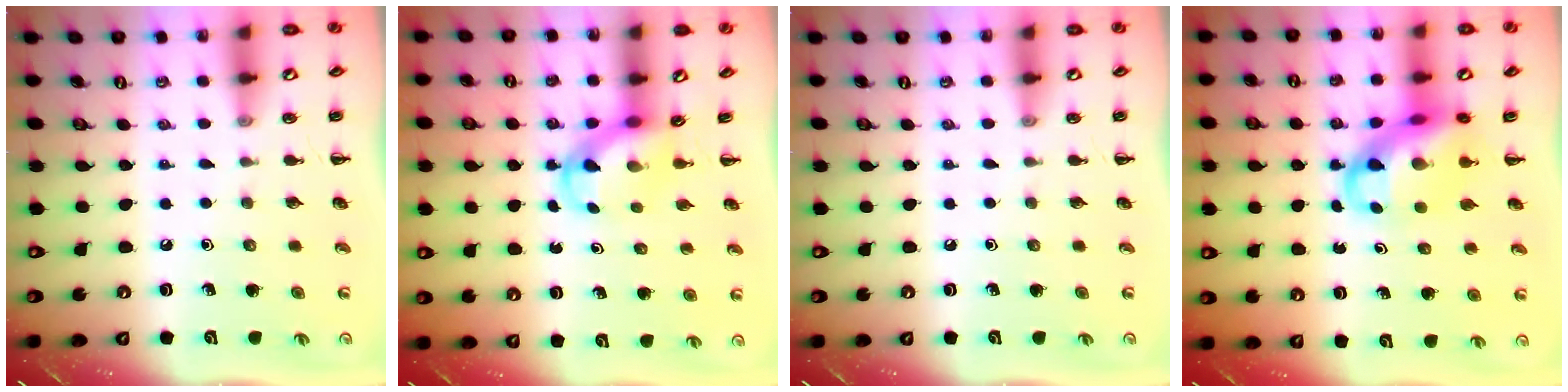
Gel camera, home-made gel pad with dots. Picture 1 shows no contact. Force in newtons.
{"total": 4.6, "press": 4.6, "slide": 0.1}
{"total": 0.0}
{"total": 11.6, "press": 11.2, "slide": 2.9}